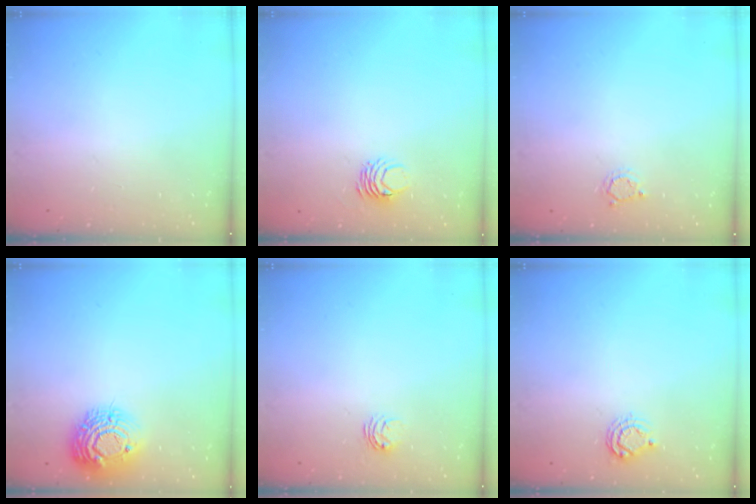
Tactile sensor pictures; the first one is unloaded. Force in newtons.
{"total": 4.2, "press": 4.2, "slide": 0.4}
{"total": 2.6, "press": 2.6, "slide": 0.3}
{"total": 13.8, "press": 13.8, "slide": 1.0}
{"total": 3.7, "press": 3.6, "slide": 0.4}
{"total": 6.9, "press": 6.8, "slide": 0.6}